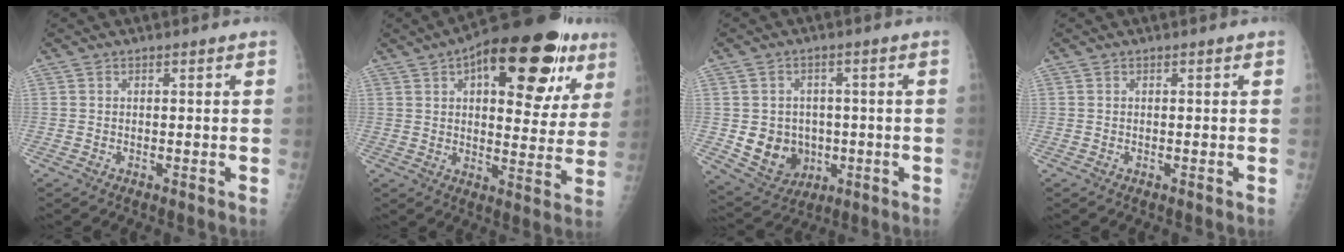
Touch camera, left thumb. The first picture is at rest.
{"total": 24.5, "force": [11.3, 10.7, 18.9], "torque": [-0.230, -0.003, 0.155]}
{"total": 9.7, "force": [-1.0, 8.6, 4.4], "torque": [-0.039, 0.000, 0.003]}
{"total": 0.0}